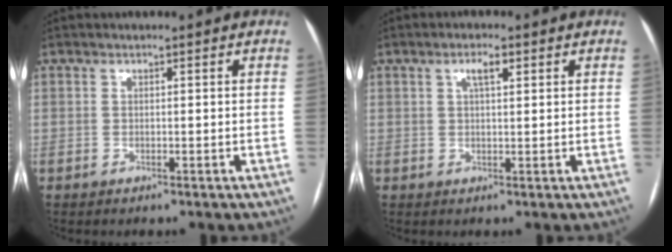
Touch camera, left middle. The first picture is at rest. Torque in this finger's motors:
{"motor_torque": [0.78, 0.06, 0.36, 0.02]}